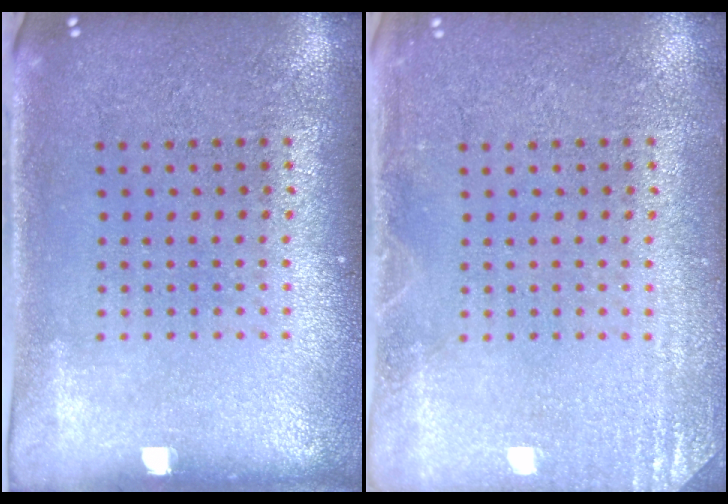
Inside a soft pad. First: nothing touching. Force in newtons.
{"total": 2.0, "press": 2.0, "slide": 0.4}